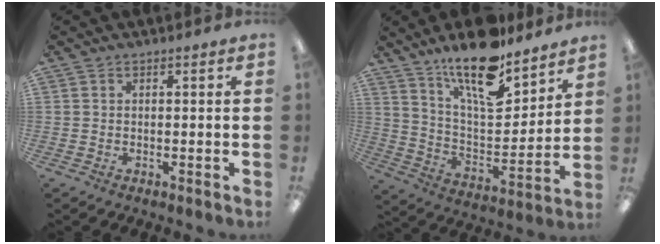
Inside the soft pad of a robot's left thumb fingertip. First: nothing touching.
{"total": 18.3, "force": [14.1, 6.0, 10.1], "torque": [-0.176, -0.090, 0.241]}